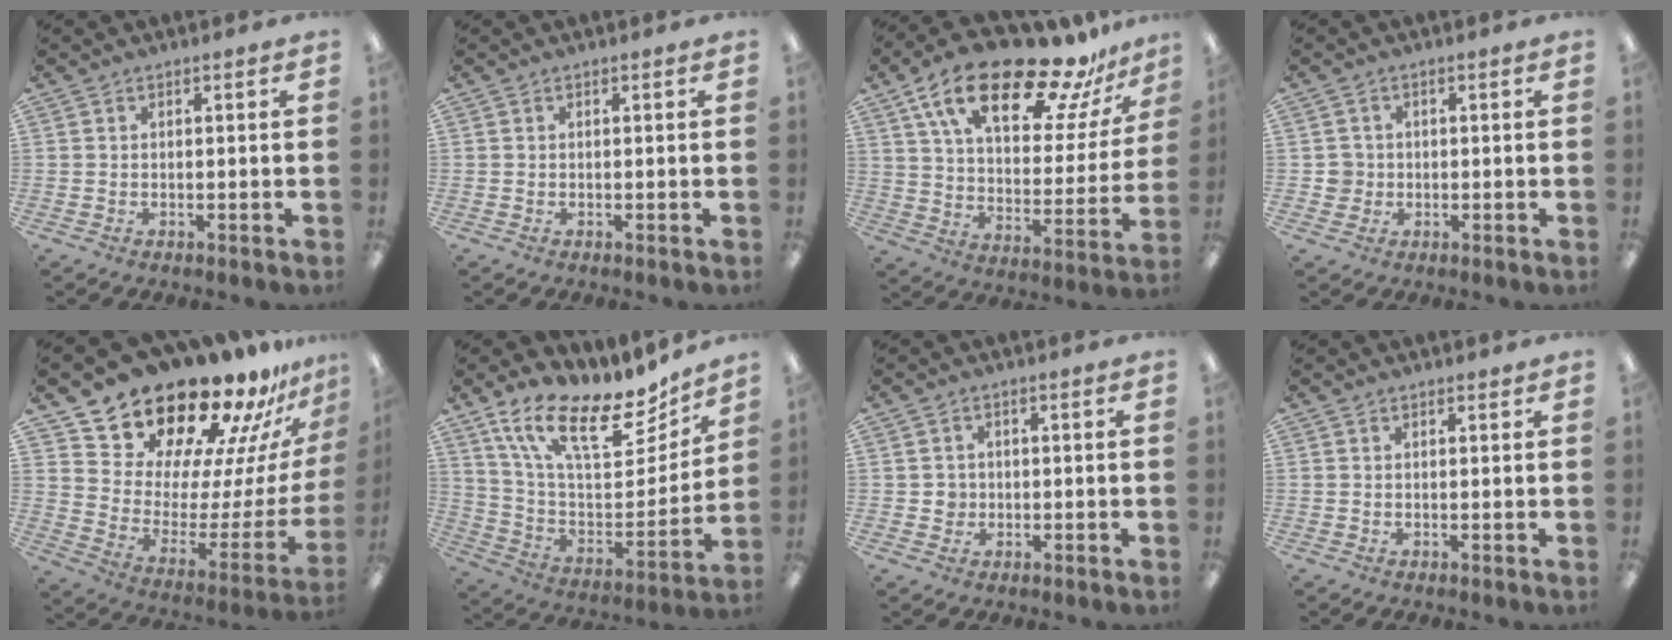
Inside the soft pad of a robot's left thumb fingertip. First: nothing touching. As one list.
[{"total": 0.0}, {"total": 24.3, "force": [17.1, 9.0, 14.9], "torque": [-0.245, -0.103, 0.288]}, {"total": 3.4, "force": [-0.1, 3.4, 0.4], "torque": [-0.004, 0.004, -0.004]}, {"total": 21.1, "force": [19.2, 7.4, 4.8], "torque": [-0.089, -0.163, 0.347]}, {"total": 19.5, "force": [13.6, 7.2, 12.1], "torque": [-0.209, -0.089, 0.236]}, {"total": 2.5, "force": [-0.1, 2.5, 0.3], "torque": [-0.002, 0.002, -0.006]}, {"total": 0.7, "force": [0.6, 0.3, 0.1], "torque": [0.005, -0.003, 0.010]}]